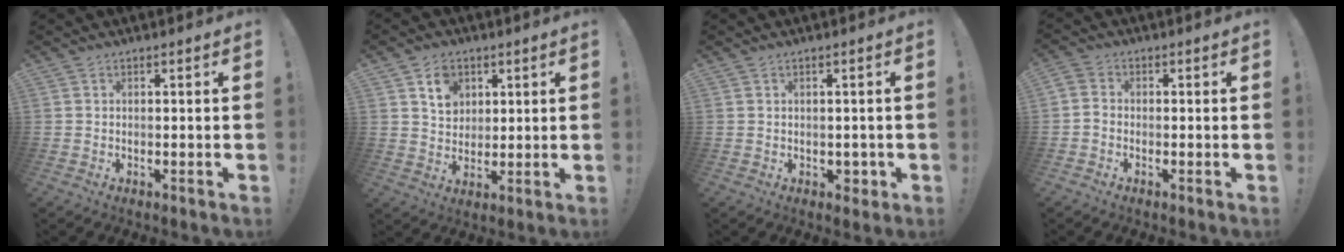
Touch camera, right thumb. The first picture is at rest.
{"total": 8.0, "force": [3.9, 6.2, 3.2], "torque": [-0.036, -0.019, 0.071]}
{"total": 2.5, "force": [0.1, 2.1, 1.3], "torque": [-0.008, -0.002, 0.002]}
{"total": 2.5, "force": [-1.3, 1.6, 1.4], "torque": [-0.021, 0.011, -0.024]}